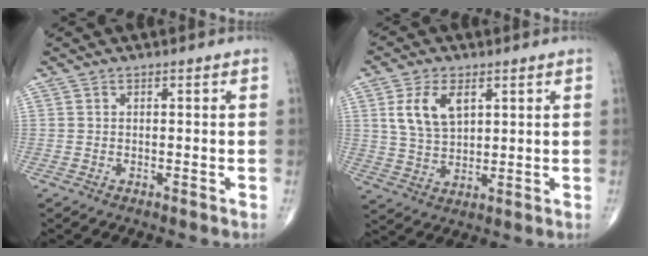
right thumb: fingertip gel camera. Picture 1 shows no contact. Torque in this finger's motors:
{"motor_torque": [0.24, 0.26, 1.04, 0.56, 0.25]}